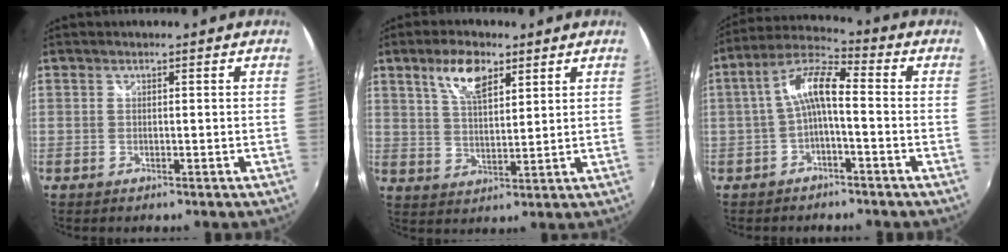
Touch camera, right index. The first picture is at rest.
{"total": 7.9, "force": [4.5, 3.3, 5.6], "torque": [-0.102, 0.011, 0.085]}
{"total": 8.0, "force": [-1.3, 2.2, 7.6], "torque": [-0.163, 0.021, -0.027]}